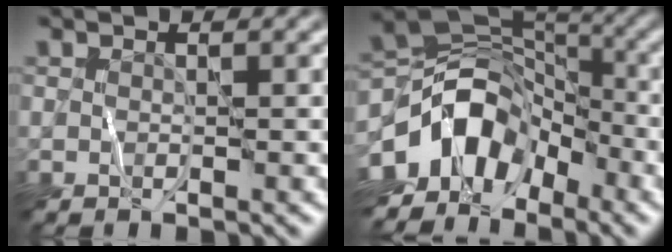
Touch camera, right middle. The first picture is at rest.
{"total": 9.4, "force": [-4.3, 6.5, 5.3], "torque": [-0.079, 0.006, -0.092]}